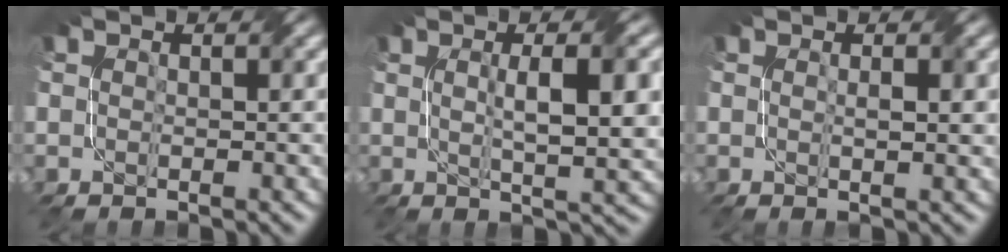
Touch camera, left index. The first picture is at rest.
{"total": 7.3, "force": [1.1, 1.8, 7.0], "torque": [-0.093, 0.006, 0.019]}
{"total": 1.5, "force": [0.2, 0.1, 1.5], "torque": [-0.025, 0.000, 0.003]}